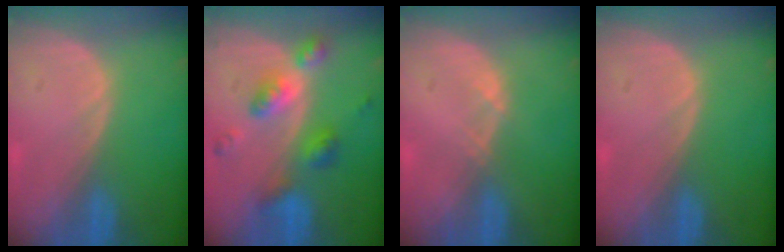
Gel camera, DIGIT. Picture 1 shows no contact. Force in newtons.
{"total": 7.1, "press": 7.0, "slide": 0.6}
{"total": 0.8, "press": 0.8, "slide": 0.1}
{"total": 0.0}